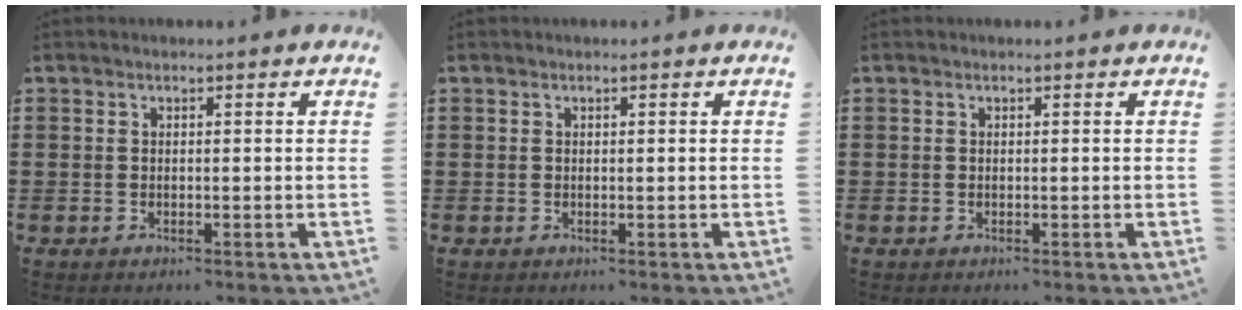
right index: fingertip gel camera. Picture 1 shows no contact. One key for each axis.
{"total": 0.0}
{"total": 0.0}